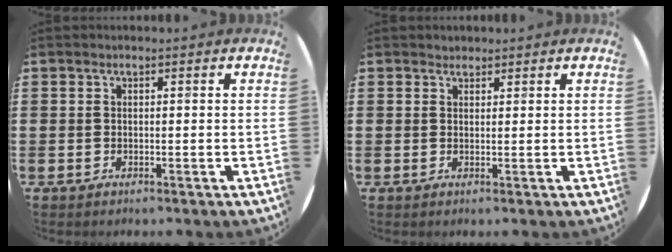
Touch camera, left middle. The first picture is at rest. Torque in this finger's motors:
{"motor_torque": [0.05, -0.01, -0.01, 0.00]}